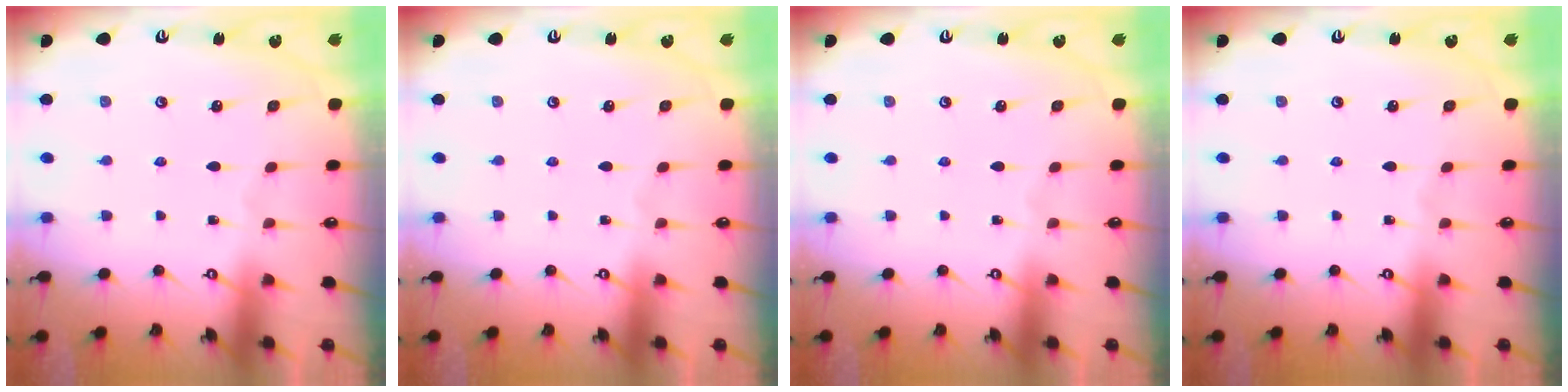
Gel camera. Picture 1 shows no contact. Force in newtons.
{"total": 0.0}
{"total": 0.0}
{"total": 0.0}